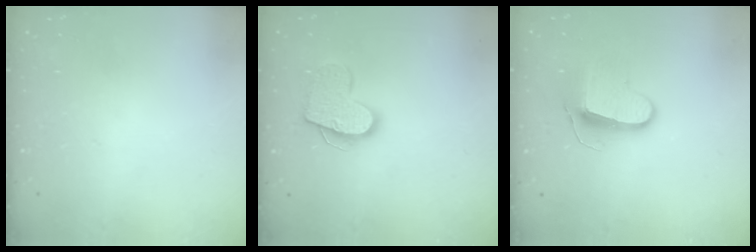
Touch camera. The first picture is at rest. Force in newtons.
{"total": 13.9, "press": 13.8, "slide": 1.1}
{"total": 9.6, "press": 9.6, "slide": 0.2}